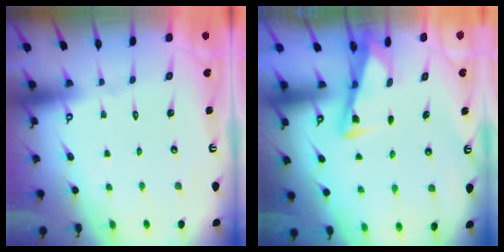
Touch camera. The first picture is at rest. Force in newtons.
{"total": 3.3, "press": 3.3, "slide": 0.4}